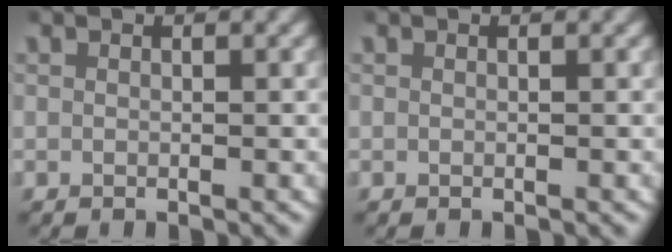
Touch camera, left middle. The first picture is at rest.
{"total": 0.0}